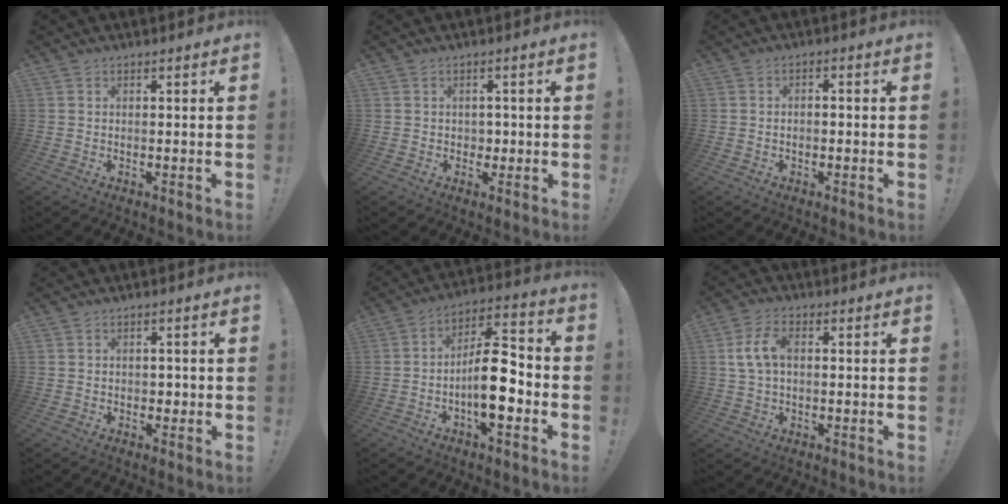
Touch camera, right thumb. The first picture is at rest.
{"total": 2.4, "force": [0.0, 2.3, 0.5], "torque": [-0.006, 0.001, -0.001]}
{"total": 1.7, "force": [-1.3, 0.7, 0.9], "torque": [-0.014, 0.007, -0.023]}
{"total": 1.8, "force": [-0.5, 1.6, 0.7], "torque": [-0.004, 0.001, -0.011]}
{"total": 15.4, "force": [-4.1, 6.0, 13.6], "torque": [-0.221, 0.015, -0.067]}
{"total": 7.6, "force": [0.9, 4.5, 6.0], "torque": [-0.117, 0.008, 0.018]}